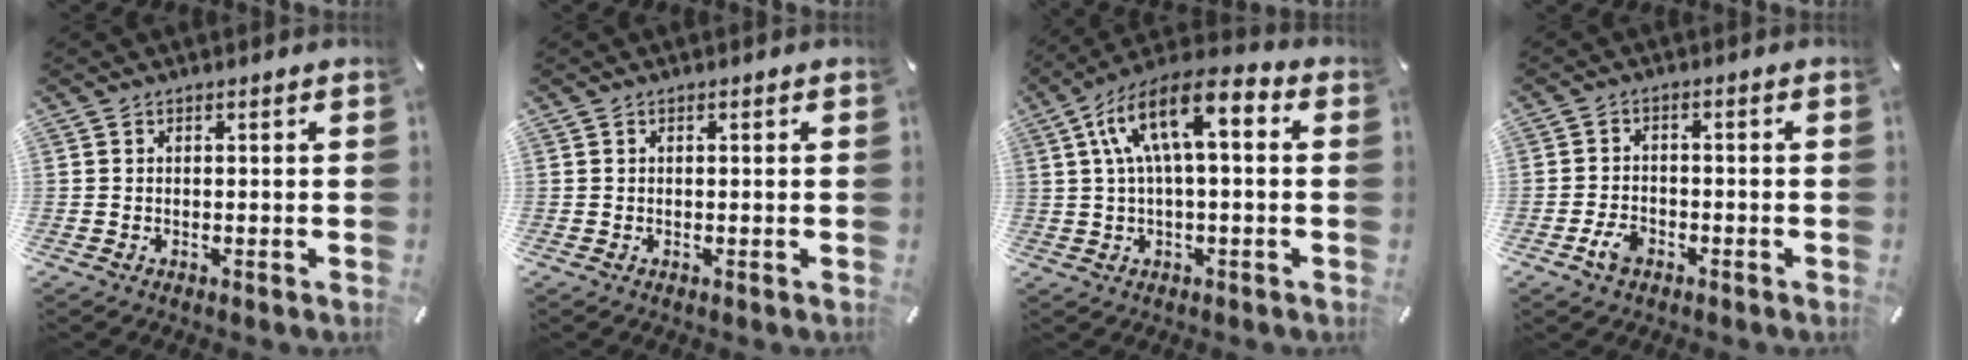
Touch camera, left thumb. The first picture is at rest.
{"total": 0.0}
{"total": 13.4, "force": [3.5, 5.0, 11.9], "torque": [-0.230, -0.009, 0.061]}
{"total": 4.0, "force": [-2.2, 2.5, 2.2], "torque": [-0.056, 0.005, -0.044]}